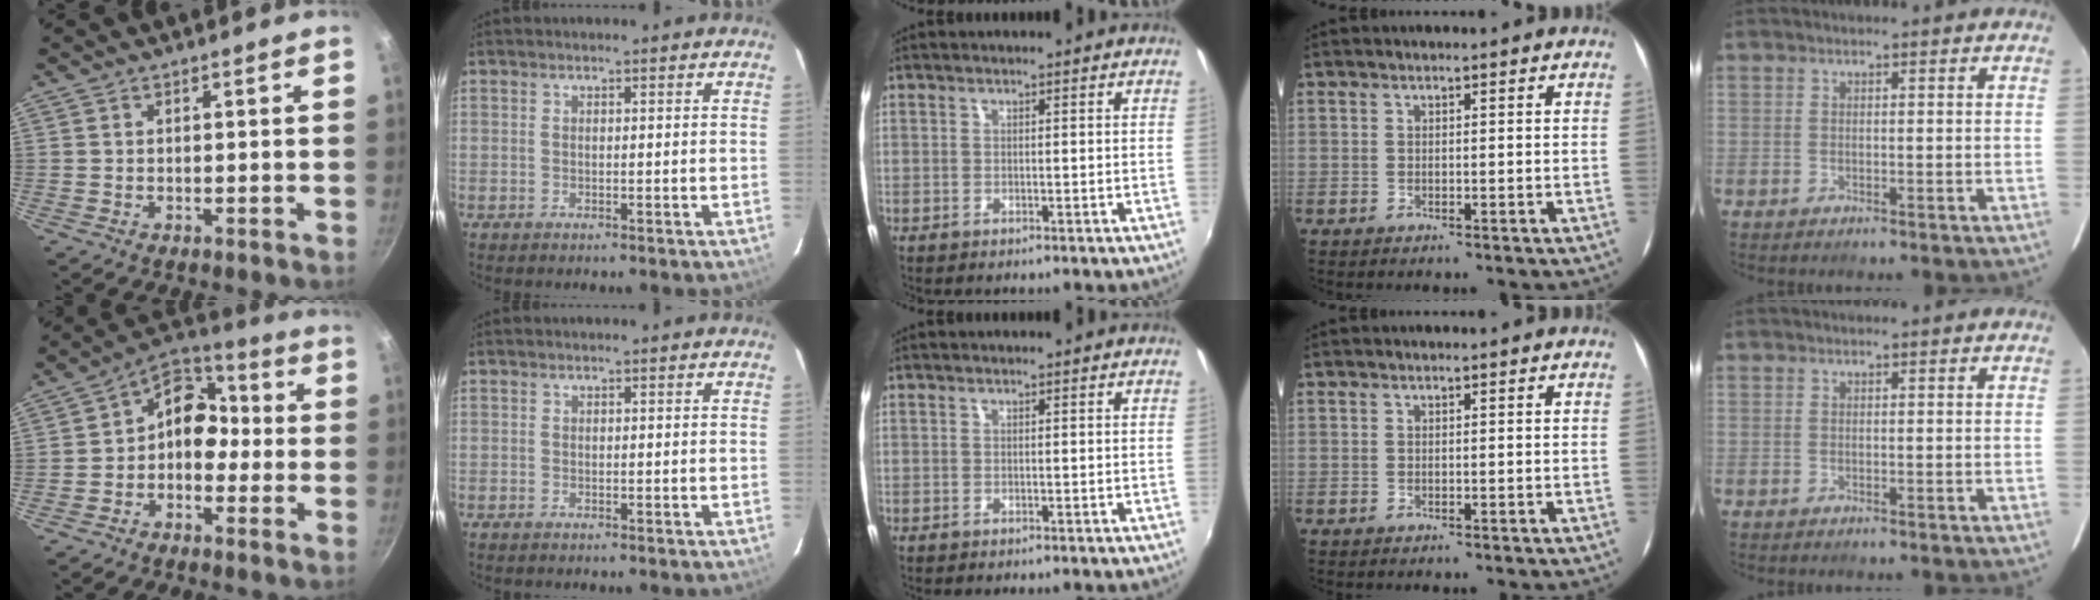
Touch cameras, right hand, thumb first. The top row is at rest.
{"thumb": {"total": 9.9, "force": [-1.2, 7.6, 6.4], "torque": [-0.052, 0.048, -0.041]}}